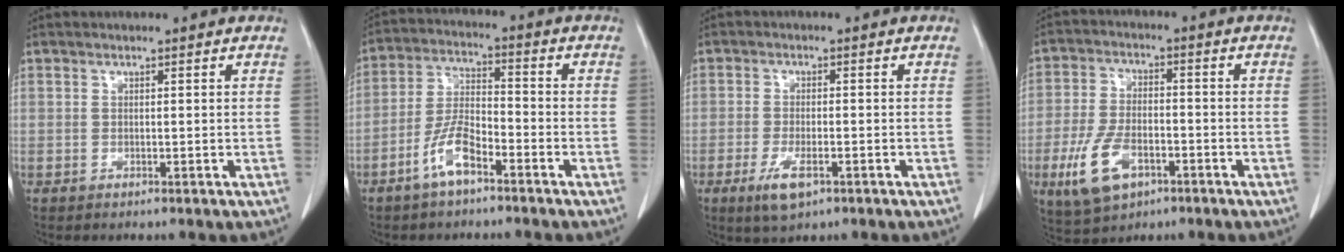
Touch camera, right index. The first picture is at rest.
{"total": 7.2, "force": [-4.3, 2.1, 5.4], "torque": [-0.122, 0.003, -0.085]}
{"total": 4.8, "force": [-2.4, 1.5, 3.9], "torque": [-0.082, -0.010, -0.036]}
{"total": 9.9, "force": [-4.4, 4.8, 7.4], "torque": [-0.171, -0.005, -0.076]}